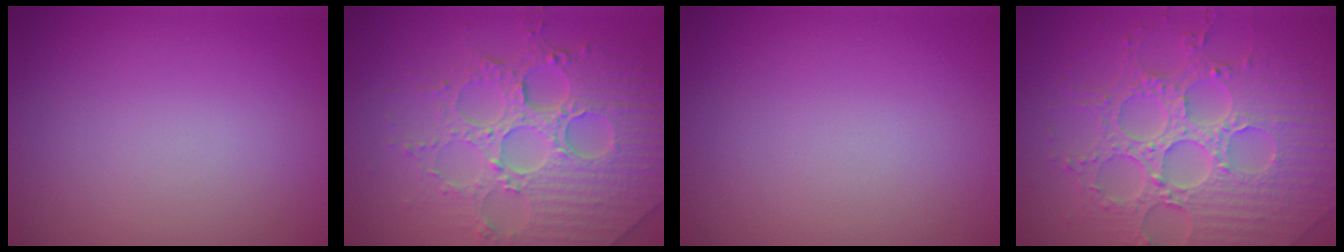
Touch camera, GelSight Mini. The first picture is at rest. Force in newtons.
{"total": 8.2, "press": 6.0, "slide": 5.7}
{"total": 0.0}
{"total": 8.3, "press": 6.0, "slide": 5.6}